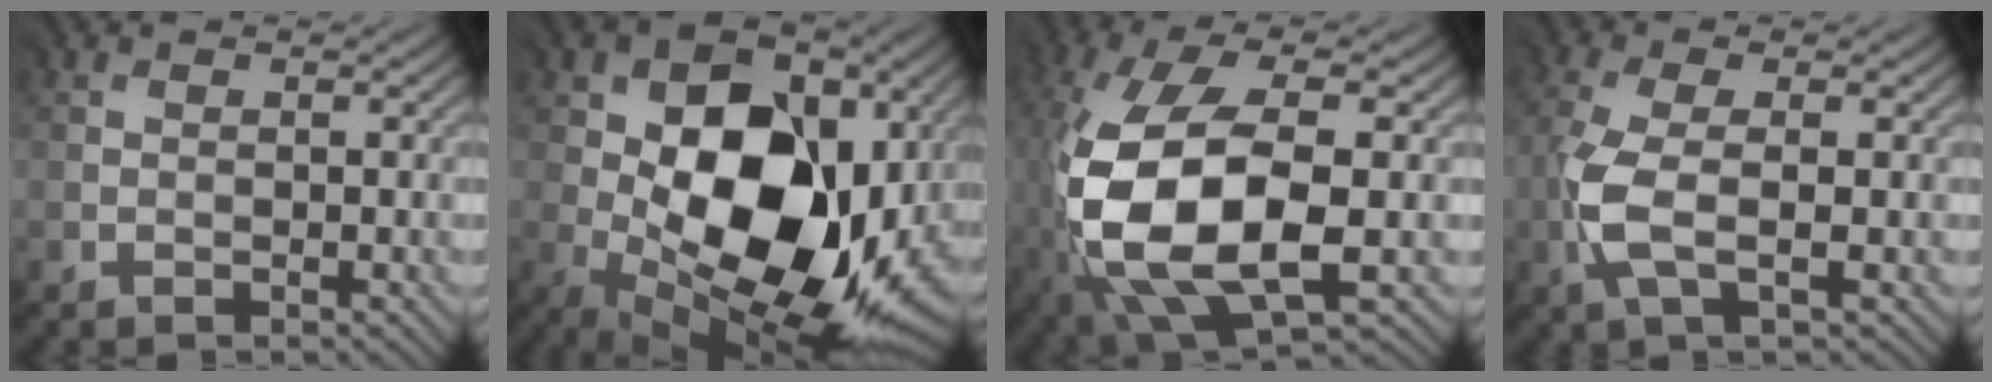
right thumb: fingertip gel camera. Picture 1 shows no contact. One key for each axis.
{"total": 17.6, "fx": -0.2, "fy": 10.9, "fz": 13.8, "tx": -0.236, "ty": -0.015, "tz": -0.007}
{"total": 14.4, "fx": -2.9, "fy": 6.6, "fz": 12.4, "tx": -0.291, "ty": -0.016, "tz": -0.053}
{"total": 4.8, "fx": -1.2, "fy": 1.6, "fz": 4.4, "tx": -0.115, "ty": 0.002, "tz": -0.027}